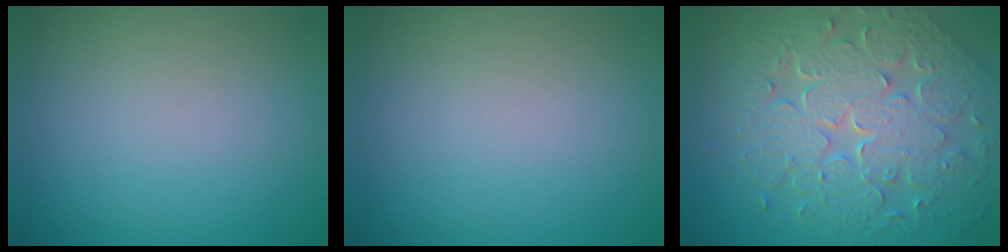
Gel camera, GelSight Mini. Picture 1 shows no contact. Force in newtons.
{"total": 0.0}
{"total": 9.6, "press": 6.9, "slide": 6.6}